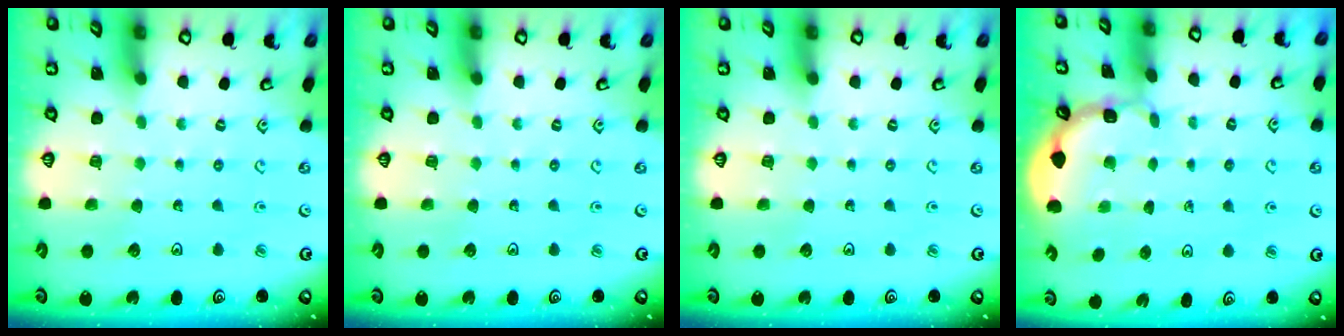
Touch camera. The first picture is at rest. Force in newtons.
{"total": 0.0}
{"total": 0.0}
{"total": 2.1, "press": 2.1, "slide": 0.2}